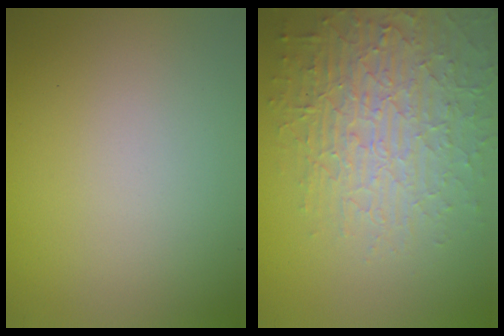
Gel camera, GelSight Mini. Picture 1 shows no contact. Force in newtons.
{"total": 6.6, "press": 5.1, "slide": 4.2}